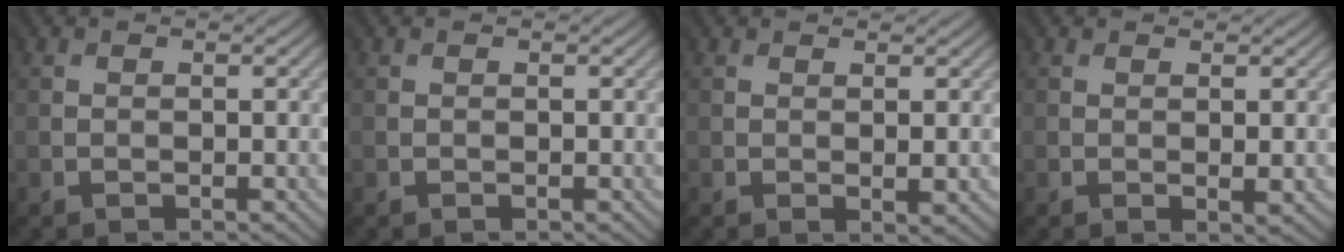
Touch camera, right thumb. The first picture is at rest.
{"total": 0.0}
{"total": 1.4, "force": [0.5, 0.3, 1.3], "torque": [-0.029, -0.002, 0.010]}
{"total": 1.4, "force": [0.3, 0.3, 1.4], "torque": [-0.031, -0.002, 0.008]}